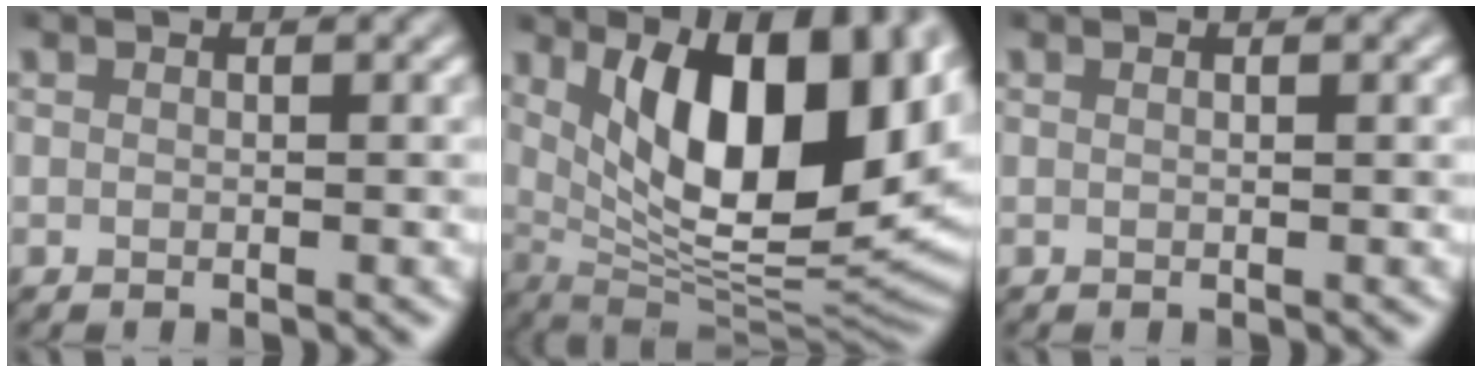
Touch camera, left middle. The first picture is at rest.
{"total": 14.5, "force": [4.3, 6.2, 12.4], "torque": [-0.164, -0.010, 0.069]}
{"total": 0.7, "force": [0.3, 0.2, 0.5], "torque": [-0.005, 0.001, -0.002]}